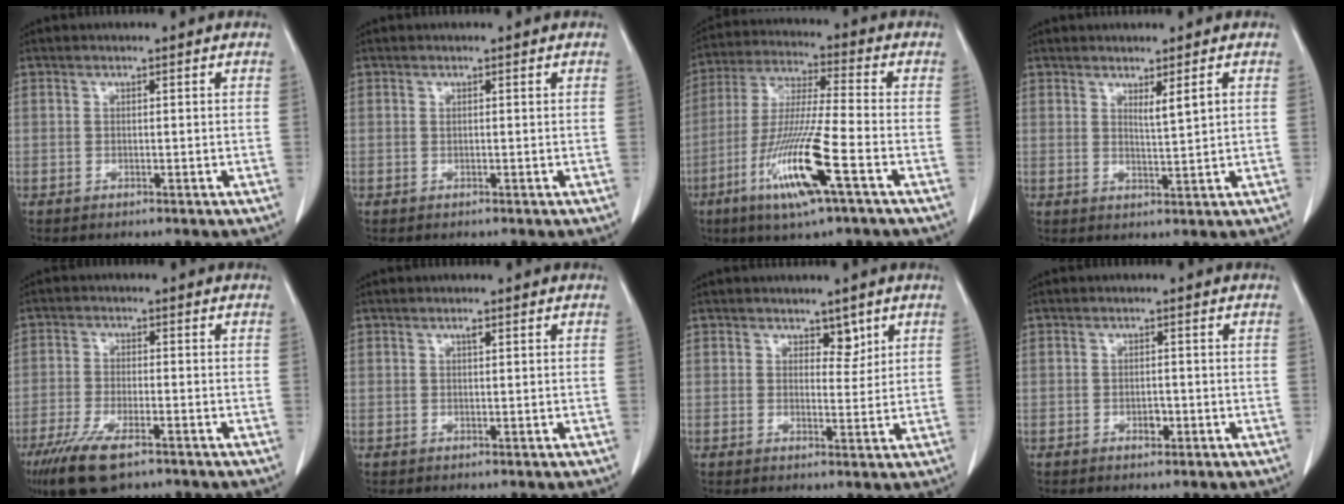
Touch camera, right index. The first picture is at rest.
{"total": 0.0}
{"total": 14.5, "force": [-6.1, 0.2, 13.1], "torque": [-0.265, -0.022, -0.112]}
{"total": 2.4, "force": [1.2, -0.4, 2.0], "torque": [-0.038, -0.010, 0.025]}
{"total": 9.7, "force": [-6.5, 2.7, 6.8], "torque": [-0.128, -0.020, -0.109]}
{"total": 0.7, "force": [0.3, 0.1, 0.6], "torque": [-0.013, 0.000, 0.006]}
{"total": 2.6, "force": [1.7, 1.5, 1.3], "torque": [-0.010, -0.006, 0.028]}
{"total": 1.5, "force": [-0.5, 0.9, 1.1], "torque": [-0.012, 0.003, -0.004]}